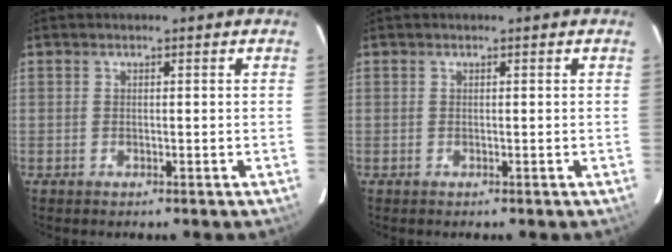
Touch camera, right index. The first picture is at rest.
{"total": 0.0}